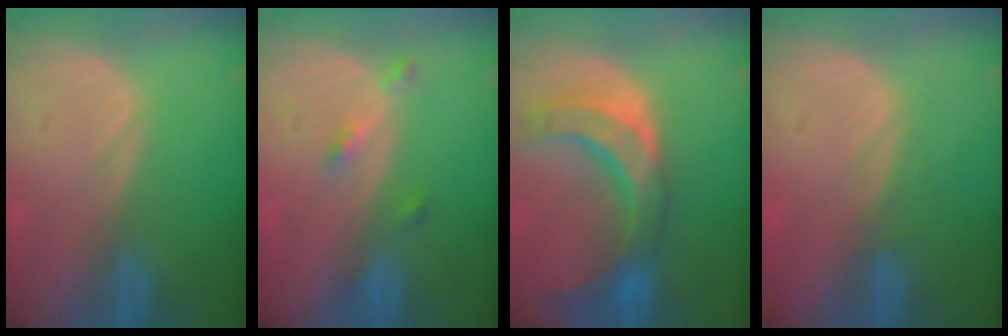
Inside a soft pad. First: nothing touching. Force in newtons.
{"total": 2.7, "press": 2.3, "slide": 1.5}
{"total": 11.1, "press": 9.5, "slide": 5.7}
{"total": 1.0, "press": 0.9, "slide": 0.3}